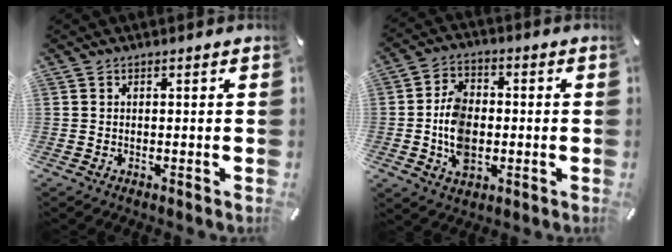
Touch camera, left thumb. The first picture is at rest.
{"total": 9.9, "force": [-1.7, 7.3, 6.5], "torque": [-0.124, 0.009, -0.029]}